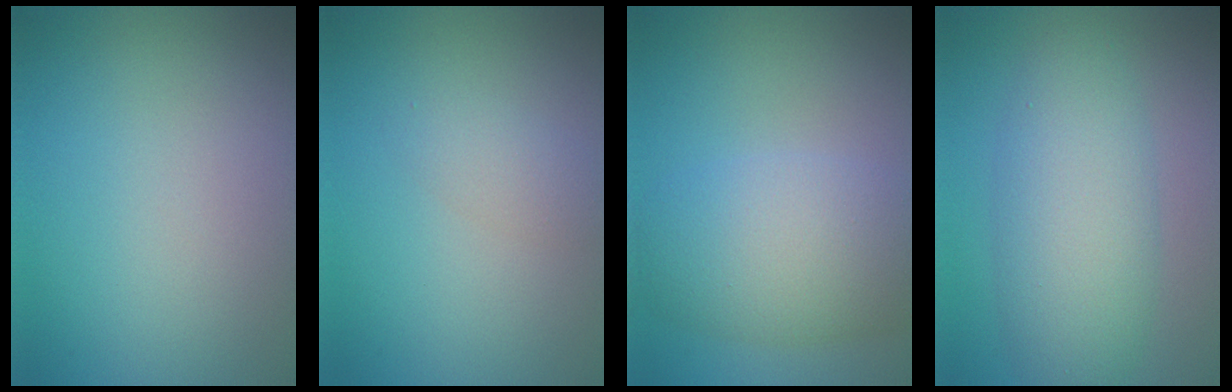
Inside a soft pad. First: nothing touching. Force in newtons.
{"total": 1.6, "press": 1.6, "slide": 0.0}
{"total": 7.5, "press": 7.5, "slide": 0.4}
{"total": 6.2, "press": 6.2, "slide": 0.1}